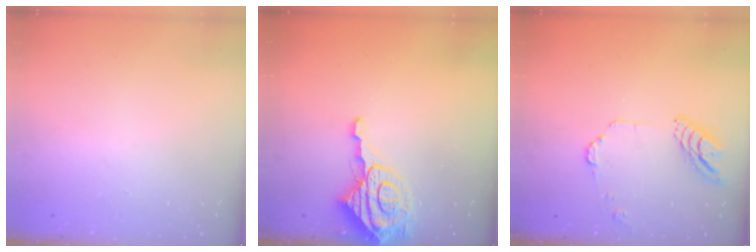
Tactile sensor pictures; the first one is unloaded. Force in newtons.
{"total": 9.9, "press": 9.8, "slide": 0.9}
{"total": 9.1, "press": 9.1, "slide": 0.4}